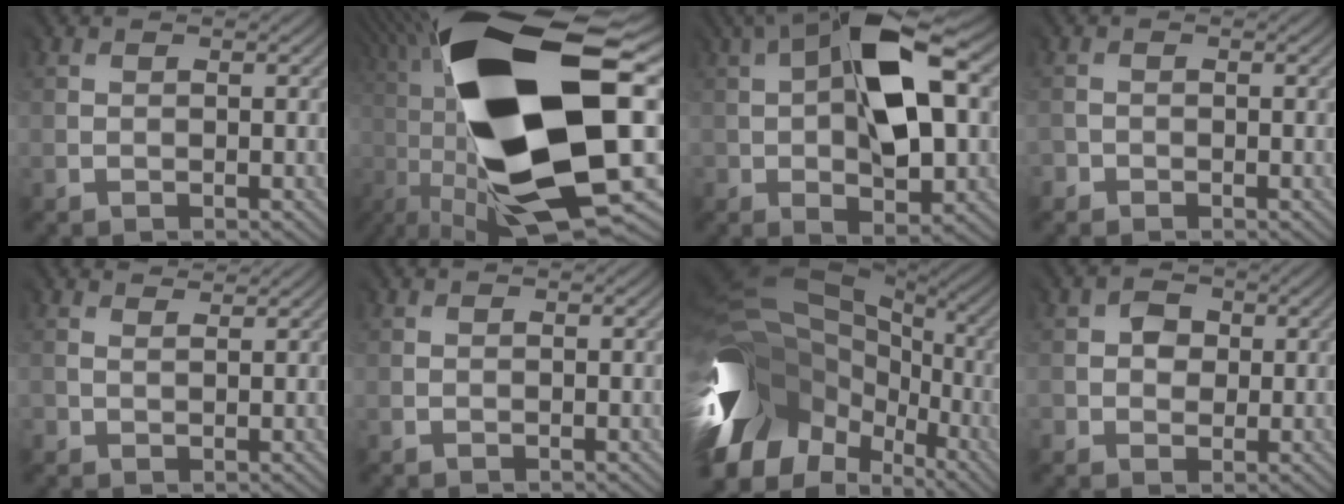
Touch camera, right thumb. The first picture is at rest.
{"total": 21.0, "force": [-0.7, 8.1, 19.4], "torque": [-0.386, -0.013, -0.009]}
{"total": 12.1, "force": [1.9, 6.0, 10.3], "torque": [-0.183, 0.004, 0.033]}
{"total": 1.1, "force": [-1.0, 0.4, -0.4], "torque": [0.008, 0.000, -0.021]}
{"total": 1.4, "force": [1.2, 0.5, 0.6], "torque": [-0.015, 0.002, 0.021]}
{"total": 0.0}
{"total": 17.6, "force": [-4.3, 13.0, 11.0], "torque": [-0.246, -0.019, -0.066]}
{"total": 2.4, "force": [0.4, 2.3, 0.7], "torque": [-0.009, 0.002, 0.004]}